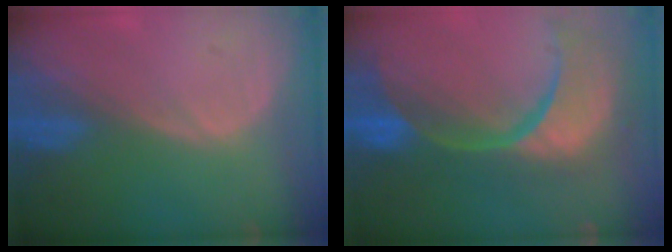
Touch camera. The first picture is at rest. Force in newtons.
{"total": 14.6, "press": 11.6, "slide": 8.9}